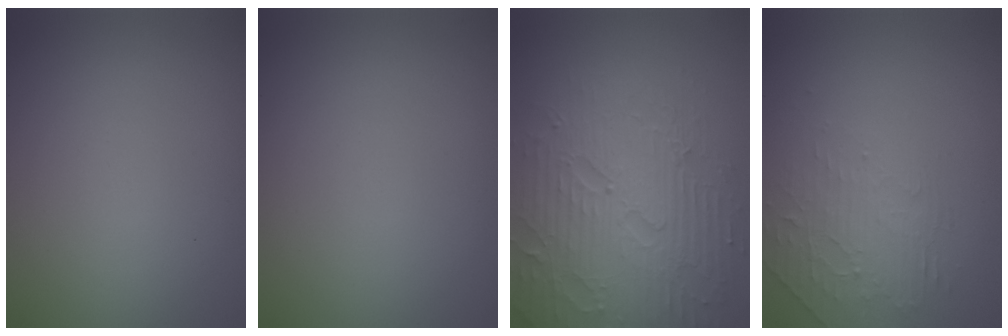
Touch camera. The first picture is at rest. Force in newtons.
{"total": 0.0}
{"total": 7.7, "press": 6.0, "slide": 4.7}
{"total": 2.1, "press": 1.2, "slide": 1.7}